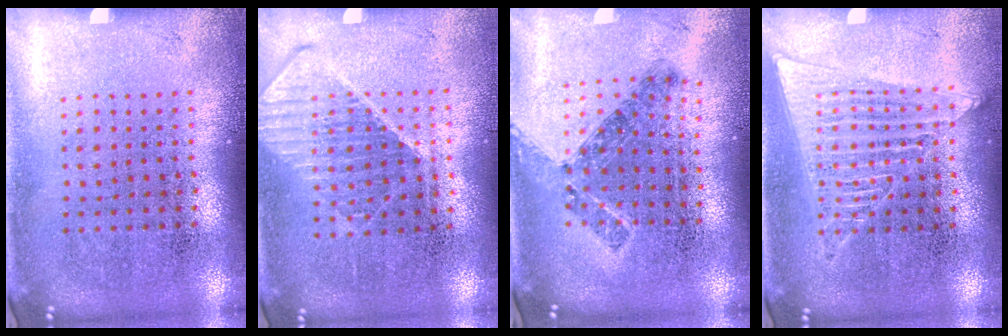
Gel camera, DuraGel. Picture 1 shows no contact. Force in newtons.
{"total": 1.1, "press": 1.1, "slide": 0.4}
{"total": 0.8, "press": 0.8, "slide": 0.2}
{"total": 1.4, "press": 1.4, "slide": 0.3}